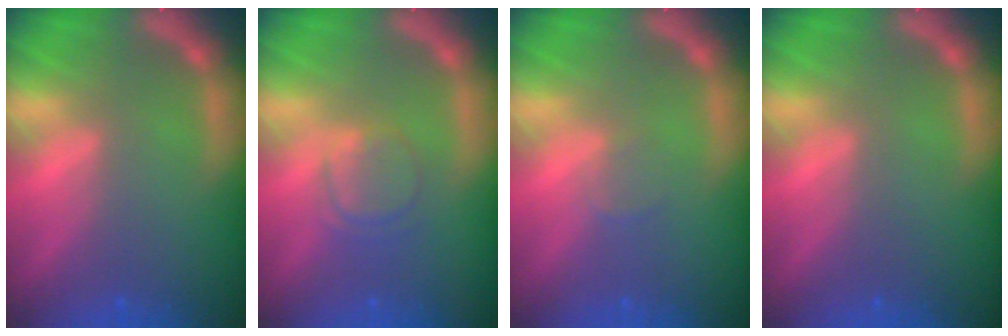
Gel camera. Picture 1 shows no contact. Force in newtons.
{"total": 3.0}
{"total": 1.0}
{"total": 0.0}